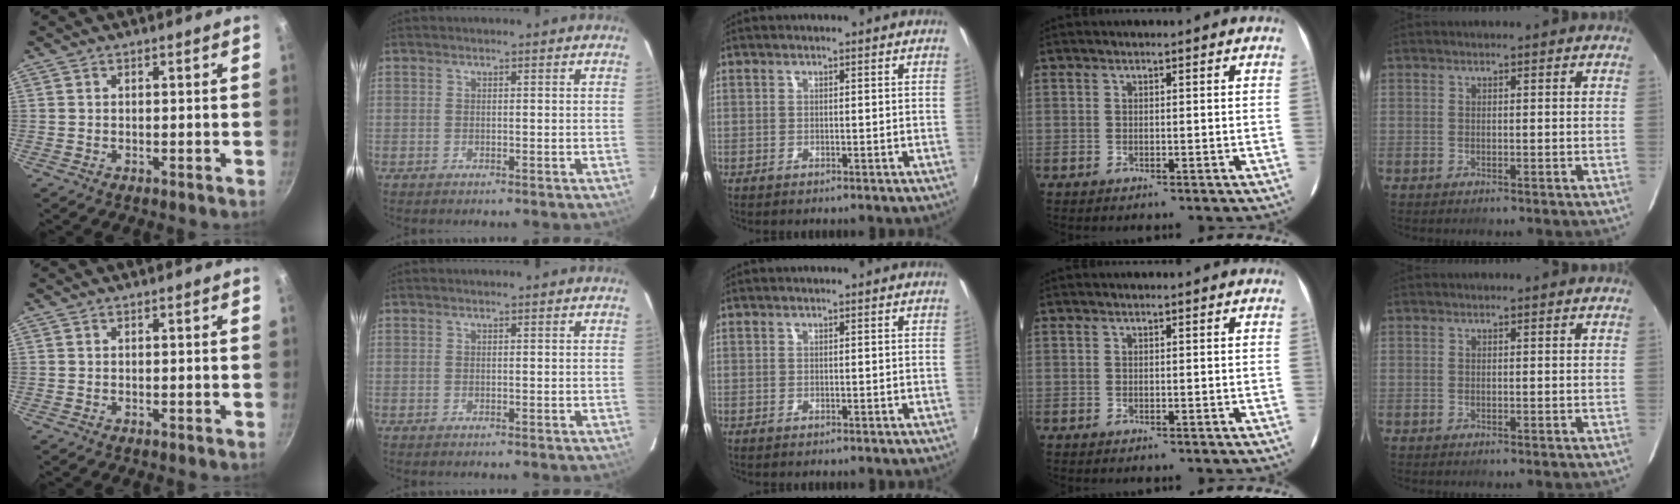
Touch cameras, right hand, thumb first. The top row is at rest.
{}